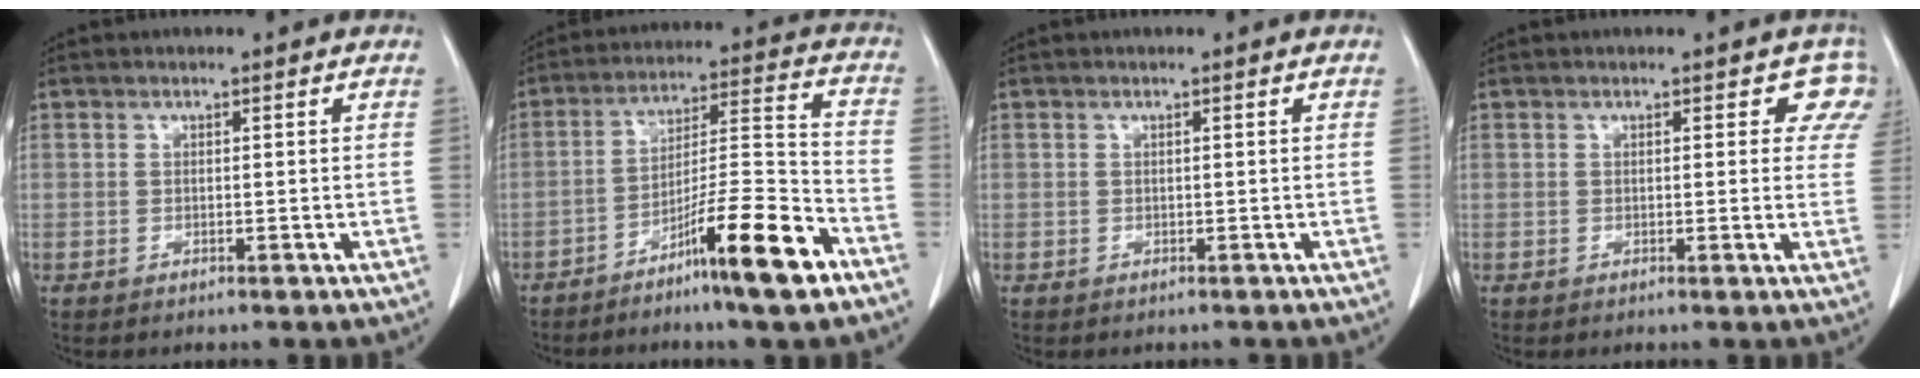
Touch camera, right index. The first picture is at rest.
{"total": 13.3, "force": [-8.2, 0.1, 10.6], "torque": [-0.168, -0.007, -0.141]}
{"total": 0.8, "force": [-0.4, 0.7, -0.1], "torque": [0.002, 0.006, -0.008]}
{"total": 3.7, "force": [2.4, 2.4, 1.5], "torque": [0.014, -0.001, 0.007]}